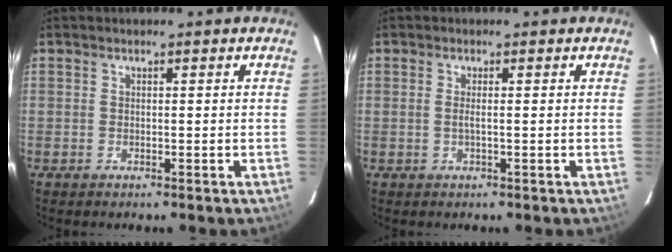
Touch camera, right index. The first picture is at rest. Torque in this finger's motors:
{"motor_torque": [-0.07, 0.18, -0.08, 0.00]}